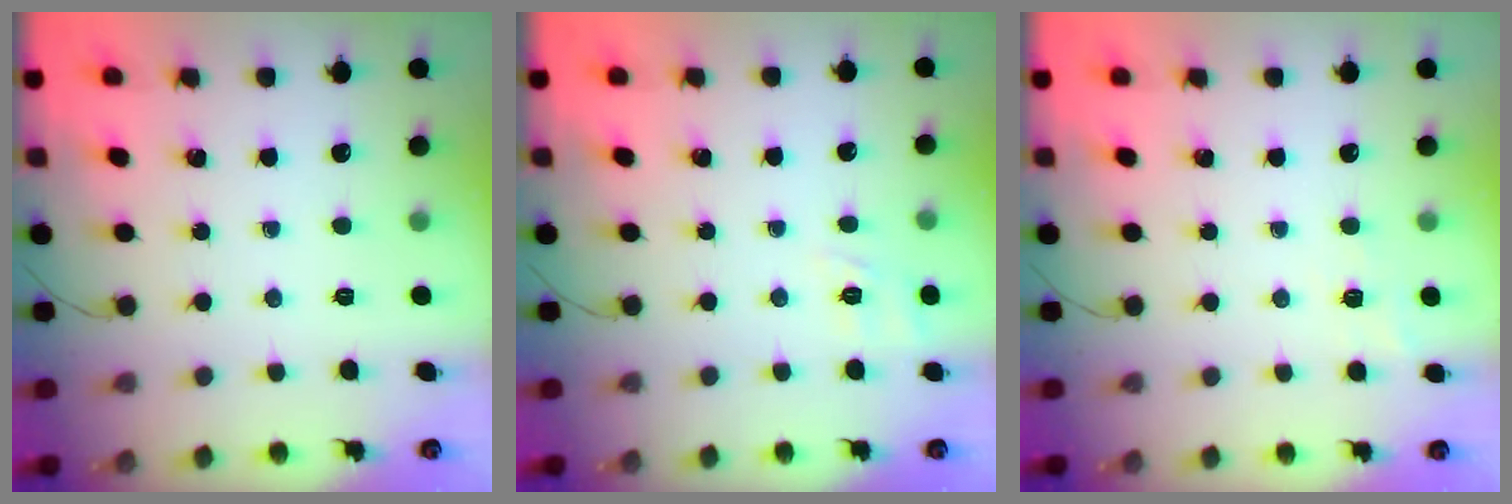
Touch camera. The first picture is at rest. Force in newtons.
{"total": 3.0, "press": 2.4, "slide": 1.7}
{"total": 6.1, "press": 5.9, "slide": 1.4}